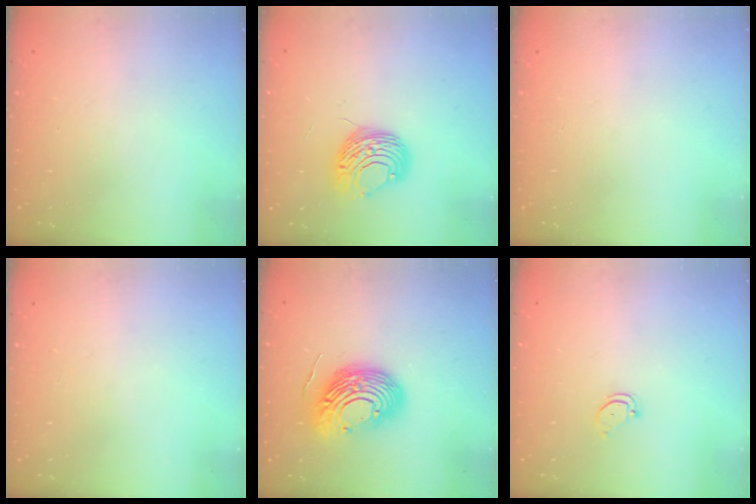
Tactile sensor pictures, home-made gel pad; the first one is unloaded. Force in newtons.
{"total": 9.7, "press": 9.7, "slide": 0.6}
{"total": 0.0}
{"total": 0.0}
{"total": 14.4, "press": 14.3, "slide": 2.2}
{"total": 2.4, "press": 2.4, "slide": 0.2}